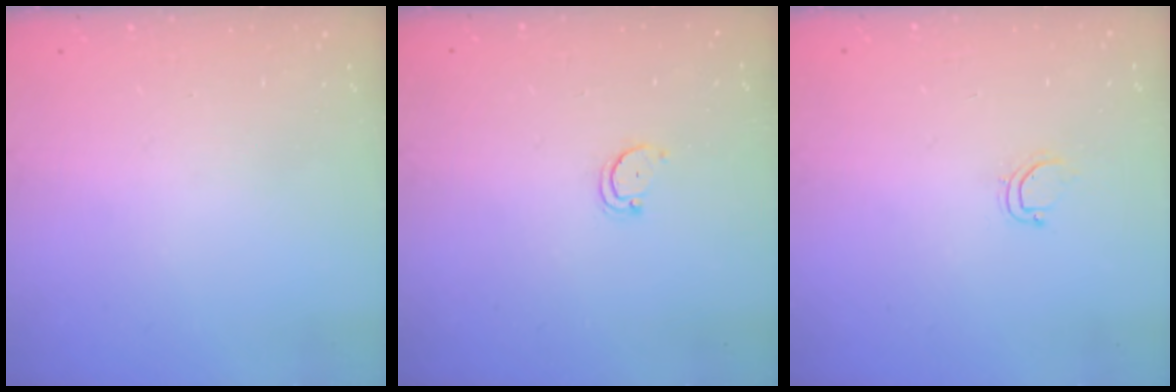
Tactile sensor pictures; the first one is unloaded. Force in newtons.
{"total": 2.3, "press": 2.3, "slide": 0.2}
{"total": 4.6, "press": 4.6, "slide": 0.4}